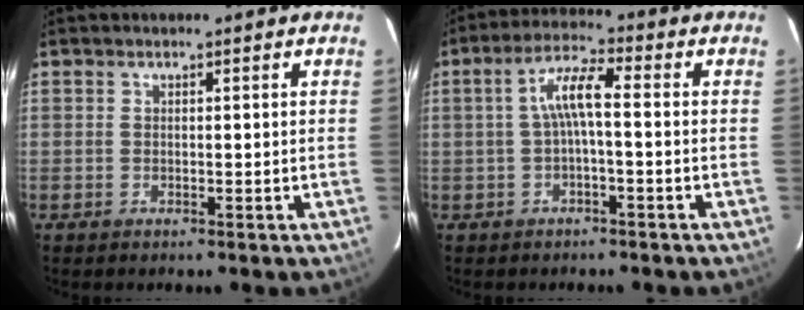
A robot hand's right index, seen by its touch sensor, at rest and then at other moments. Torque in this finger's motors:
{"motor_torque": [0.51, -0.09, 0.33, 0.10]}